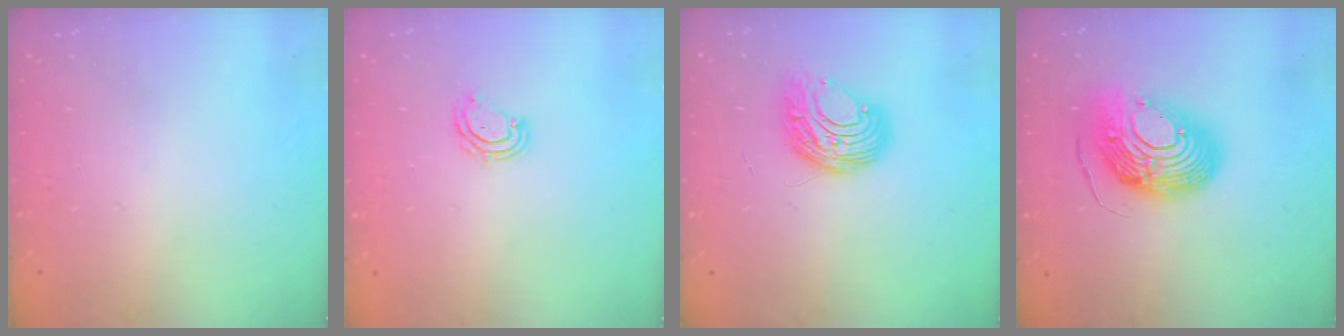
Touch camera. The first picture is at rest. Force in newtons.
{"total": 6.1, "press": 6.1, "slide": 0.5}
{"total": 9.0, "press": 8.9, "slide": 0.5}
{"total": 16.9, "press": 16.8, "slide": 1.6}